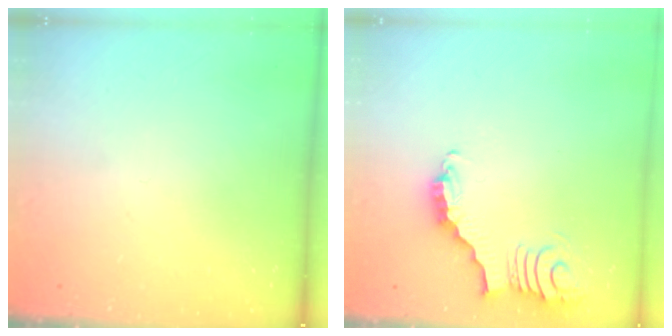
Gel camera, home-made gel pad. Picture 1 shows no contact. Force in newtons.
{"total": 3.9, "press": 3.9, "slide": 0.7}